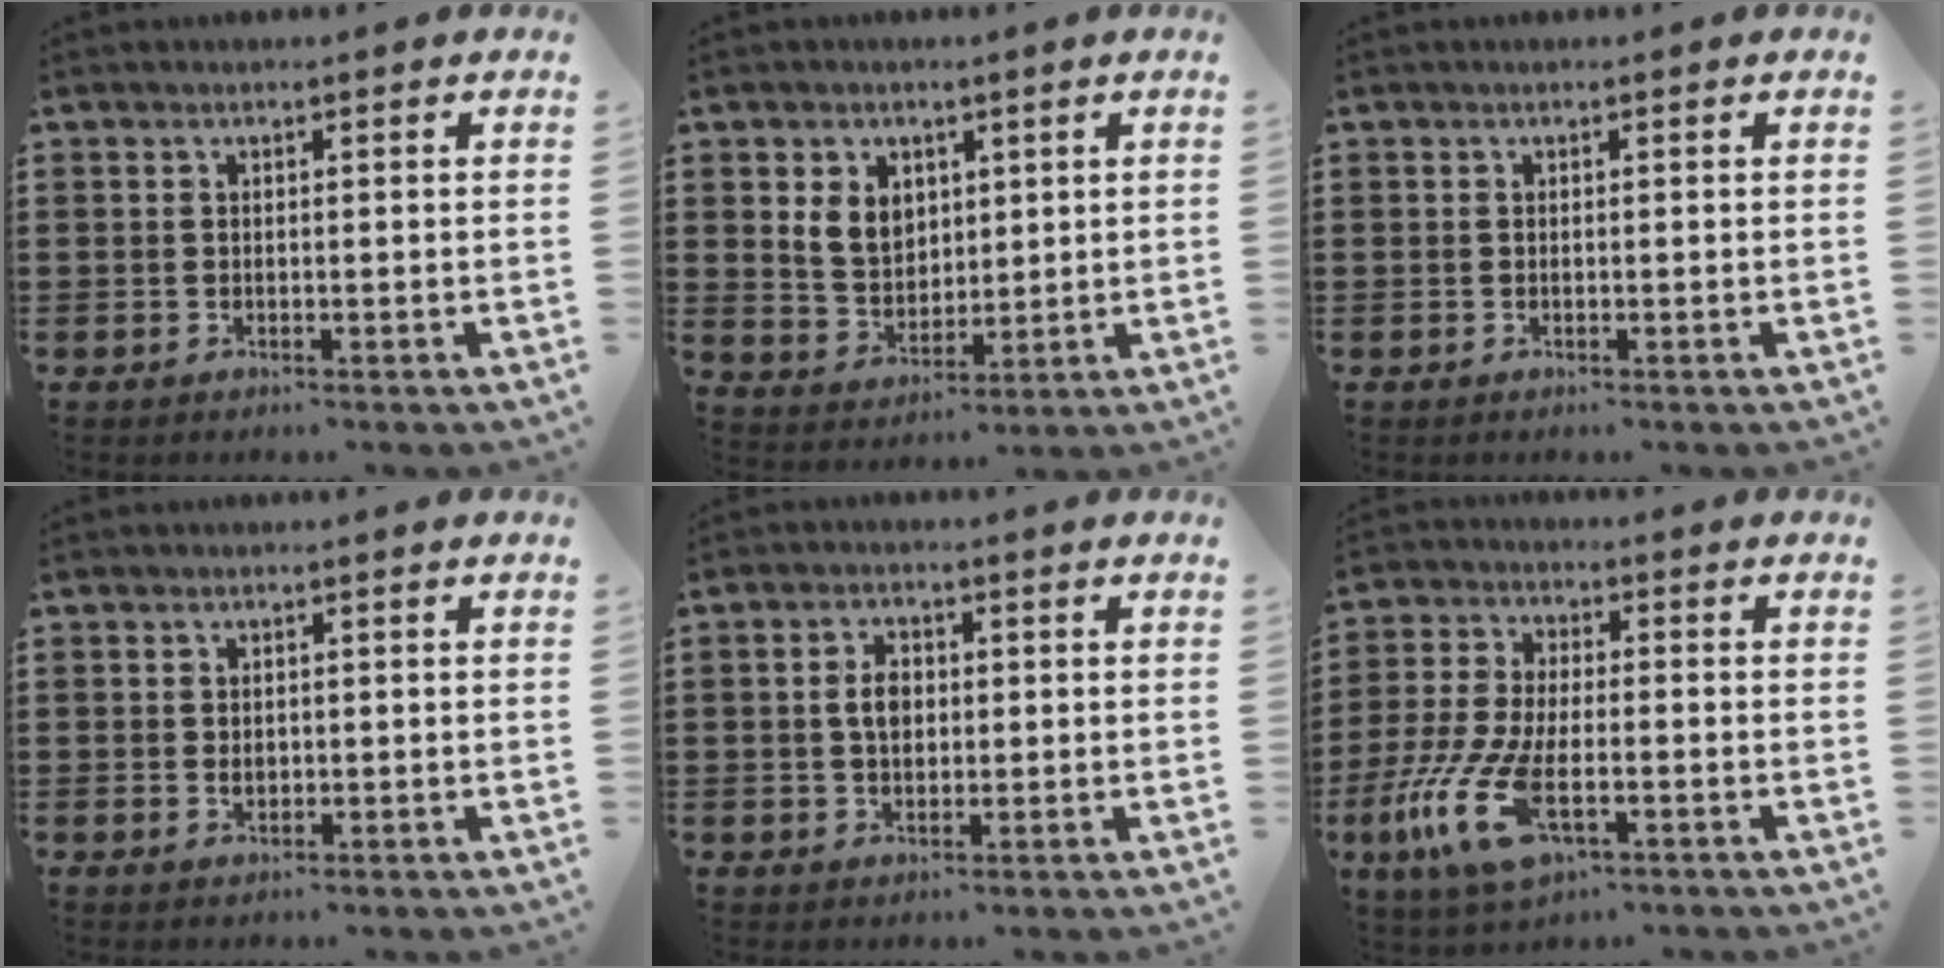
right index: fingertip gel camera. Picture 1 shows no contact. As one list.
[{"total": 5.8, "force": [2.2, 4.7, 2.7], "torque": [-0.072, 0.015, 0.042]}, {"total": 0.0}, {"total": 1.3, "force": [0.0, 0.8, 1.0], "torque": [-0.021, 0.003, 0.000]}, {"total": 3.8, "force": [0.3, 2.4, 3.0], "torque": [-0.054, 0.007, 0.001]}, {"total": 11.7, "force": [-4.7, 4.9, 9.6], "torque": [-0.229, -0.015, -0.088]}]